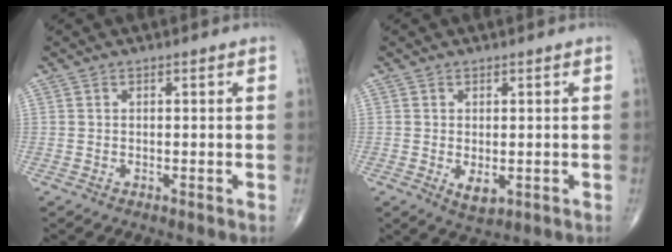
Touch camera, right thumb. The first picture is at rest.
{"total": 3.2, "force": [-0.6, 1.7, 2.6], "torque": [-0.037, -0.008, 0.000]}